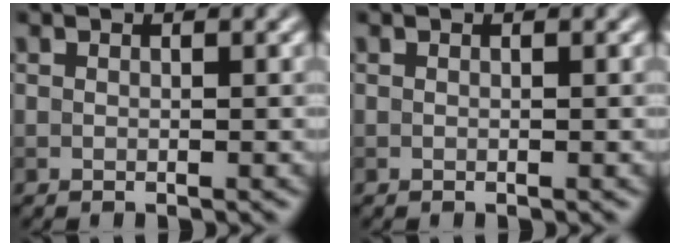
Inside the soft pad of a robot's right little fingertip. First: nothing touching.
{"total": 0.0}